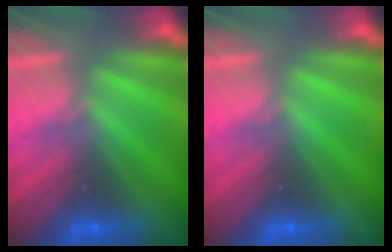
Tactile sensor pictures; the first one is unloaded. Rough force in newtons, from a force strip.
{"total": 0.0}